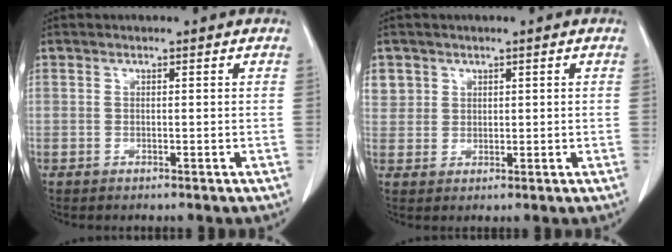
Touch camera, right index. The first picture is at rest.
{"total": 3.9, "force": [1.9, 3.5, 0.1], "torque": [0.009, 0.008, 0.037]}